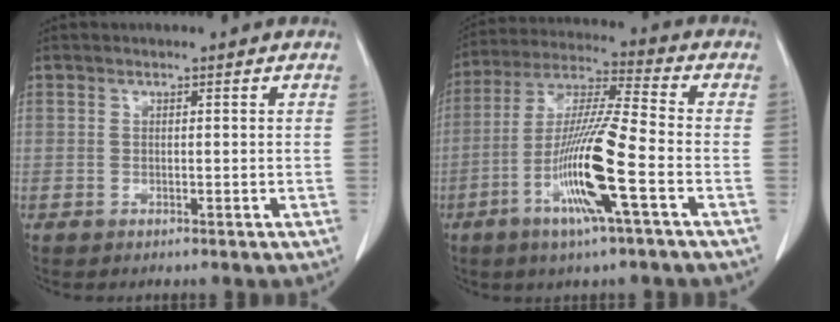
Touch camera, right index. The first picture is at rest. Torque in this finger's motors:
{"motor_torque": [2.14, 0.00, 0.56, 0.21]}